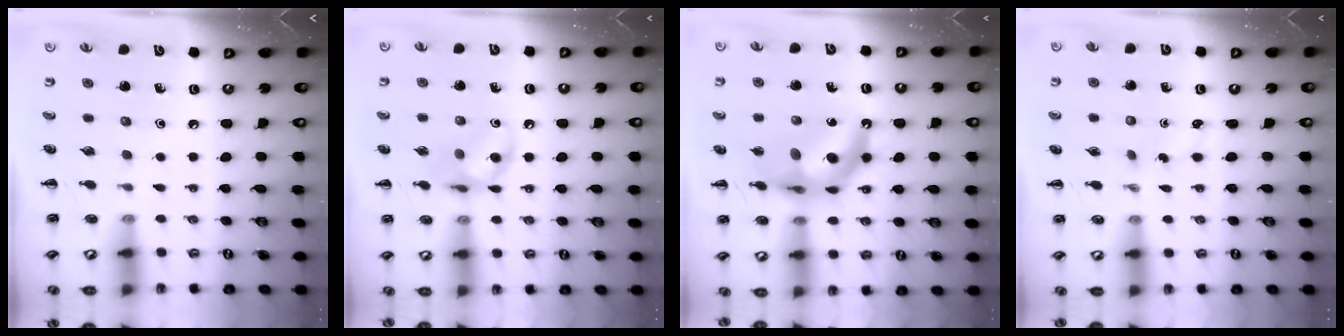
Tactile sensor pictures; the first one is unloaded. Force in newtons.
{"total": 11.0, "press": 10.9, "slide": 1.4}
{"total": 13.5, "press": 12.9, "slide": 4.0}
{"total": 2.7, "press": 2.5, "slide": 0.9}